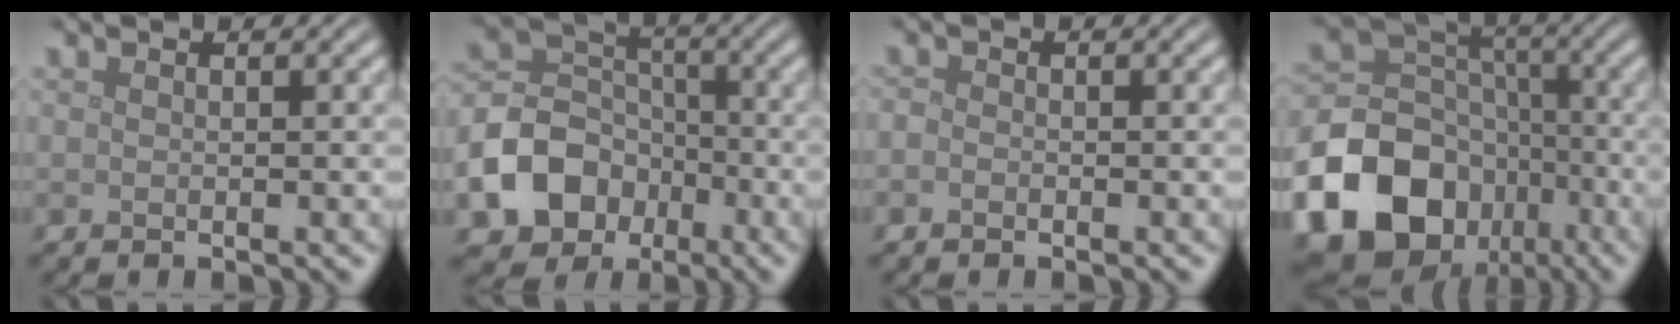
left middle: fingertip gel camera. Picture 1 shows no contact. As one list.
[{"total": 8.0, "force": [-3.5, 6.2, 3.6], "torque": [-0.067, -0.003, -0.073]}, {"total": 0.7, "force": [-0.4, 0.5, 0.3], "torque": [-0.005, -0.001, -0.010]}, {"total": 17.5, "force": [-8.6, 13.6, 6.9], "torque": [-0.162, -0.046, -0.161]}]